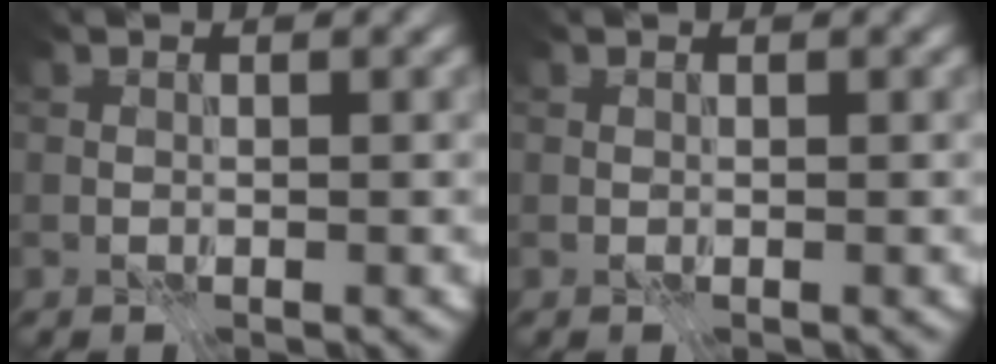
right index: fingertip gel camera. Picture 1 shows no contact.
{"total": 0.0}